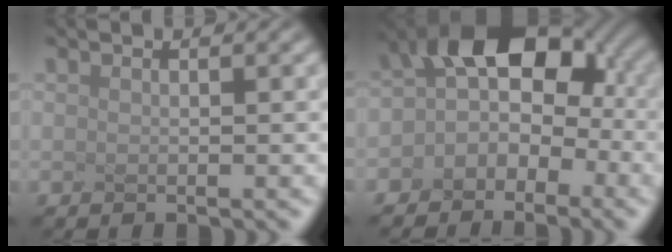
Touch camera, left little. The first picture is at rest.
{"total": 5.1, "force": [-2.1, 3.4, 3.2], "torque": [-0.062, 0.004, -0.012]}